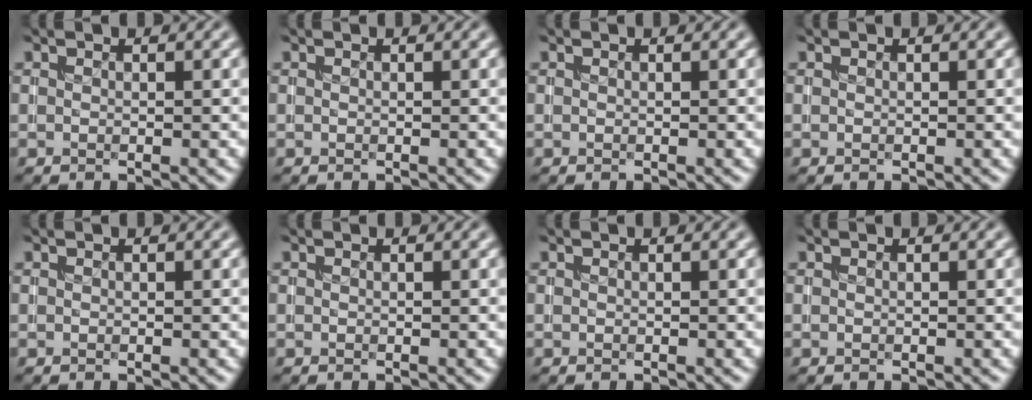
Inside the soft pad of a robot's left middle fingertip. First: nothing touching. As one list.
[{"total": 0.0}, {"total": 0.0}, {"total": 0.0}, {"total": 0.0}, {"total": 0.0}, {"total": 0.0}, {"total": 0.0}]